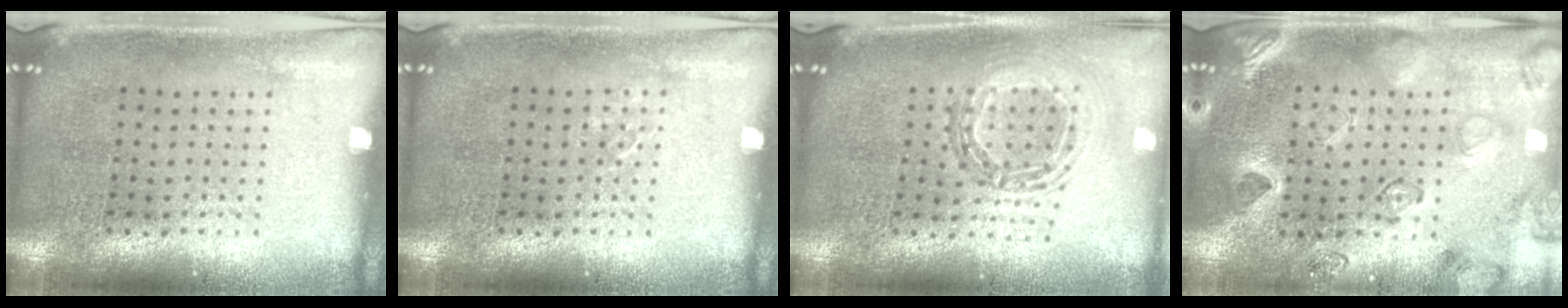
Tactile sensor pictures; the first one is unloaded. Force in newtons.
{"total": 0.6, "press": 0.6, "slide": 0.1}
{"total": 0.9, "press": 0.9, "slide": 0.1}
{"total": 2.3, "press": 2.1, "slide": 0.8}